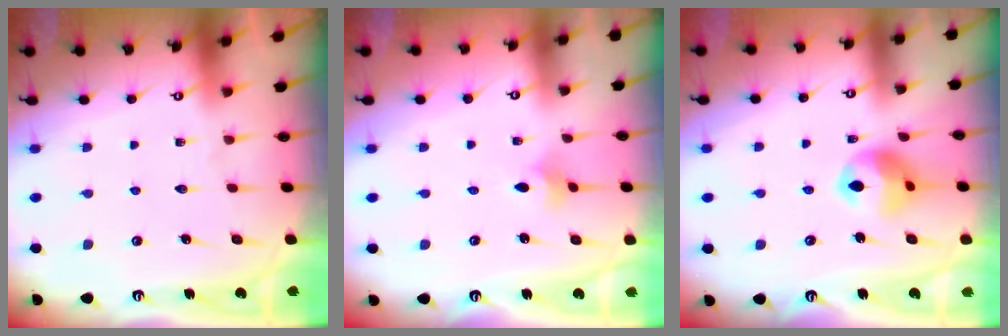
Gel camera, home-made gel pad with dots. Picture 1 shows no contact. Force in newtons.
{"total": 2.1, "press": 2.1, "slide": 0.5}
{"total": 11.1, "press": 11.0, "slide": 1.5}